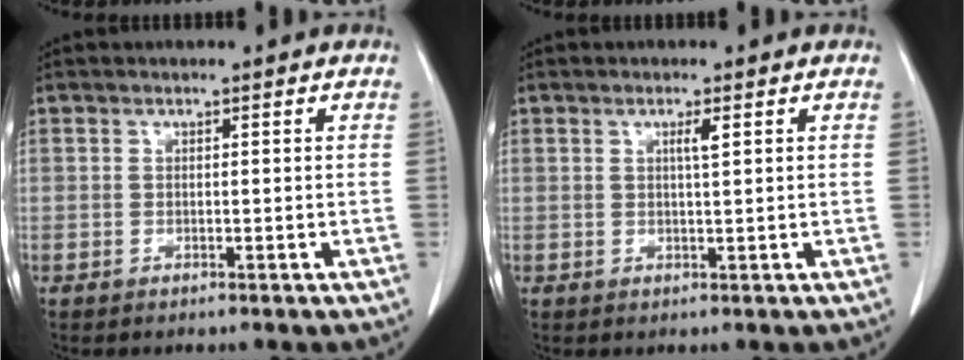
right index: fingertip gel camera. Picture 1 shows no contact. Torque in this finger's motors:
{"motor_torque": [0.25, 0.20, 0.06, 0.03]}